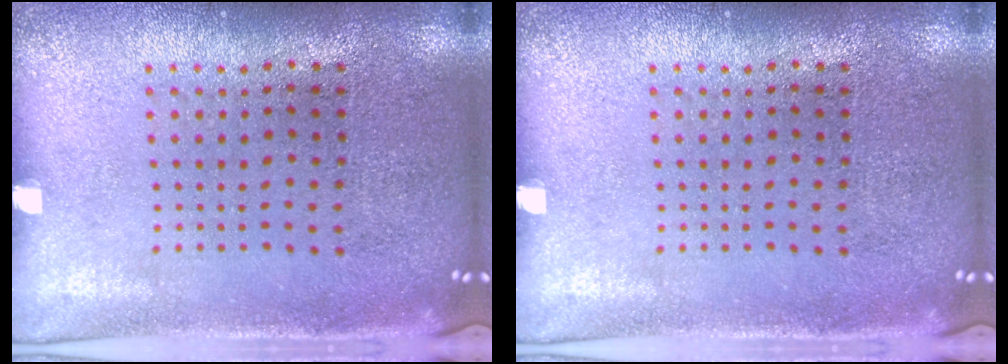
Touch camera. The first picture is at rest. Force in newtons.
{"total": 0.0}